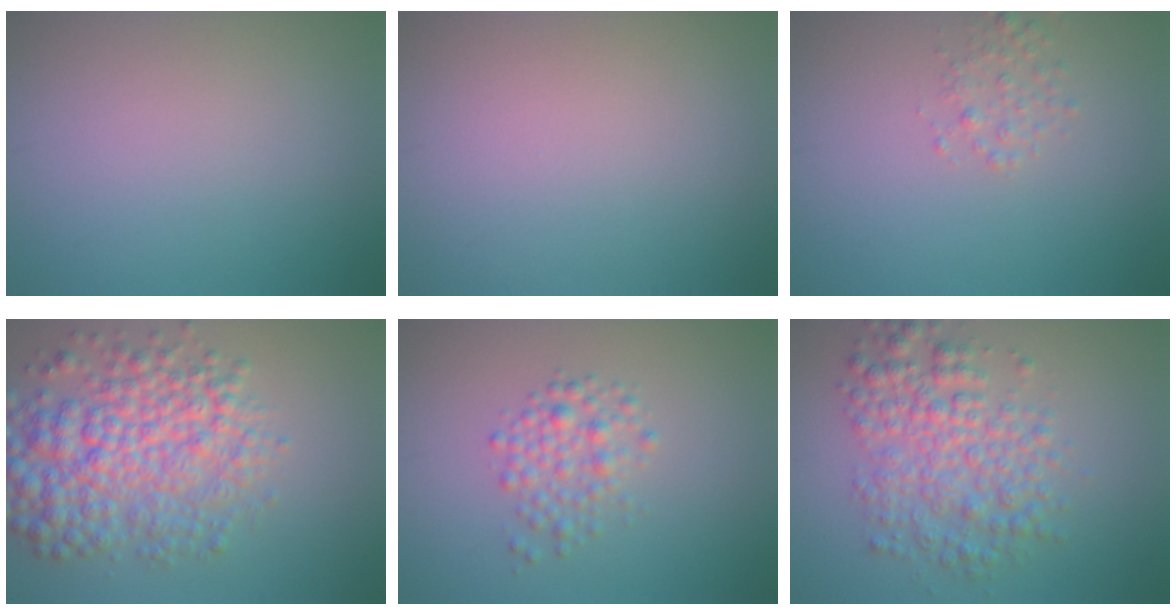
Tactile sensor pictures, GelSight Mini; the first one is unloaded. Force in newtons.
{"total": 0.0}
{"total": 1.5, "press": 1.5, "slide": 0.1}
{"total": 7.8, "press": 7.8, "slide": 0.1}
{"total": 2.4, "press": 2.4, "slide": 0.1}
{"total": 5.4, "press": 5.4, "slide": 0.0}